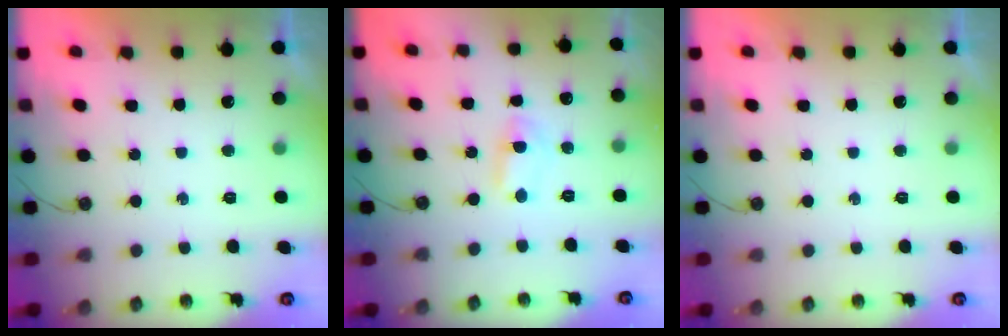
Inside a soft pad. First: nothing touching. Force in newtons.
{"total": 1.0, "press": 0.8, "slide": 0.6}
{"total": 0.0}